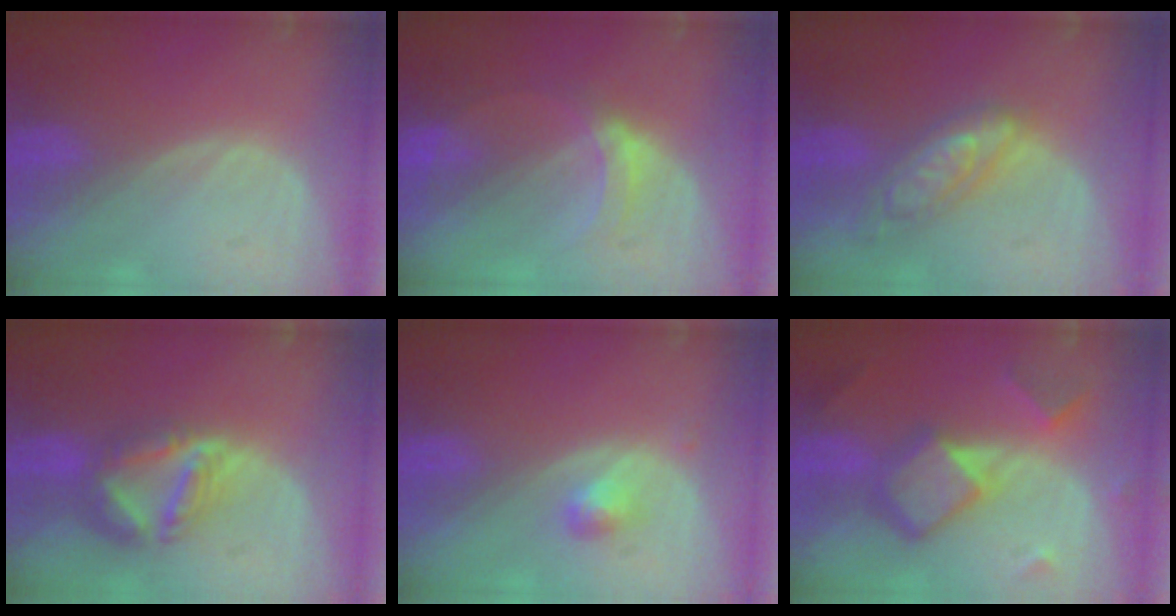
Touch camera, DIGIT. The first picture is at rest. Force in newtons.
{"total": 4.0, "press": 3.7, "slide": 1.6}
{"total": 6.4, "press": 6.4, "slide": 0.5}
{"total": 7.6, "press": 6.7, "slide": 3.7}
{"total": 2.0, "press": 2.0, "slide": 0.2}
{"total": 7.7, "press": 7.7, "slide": 0.5}